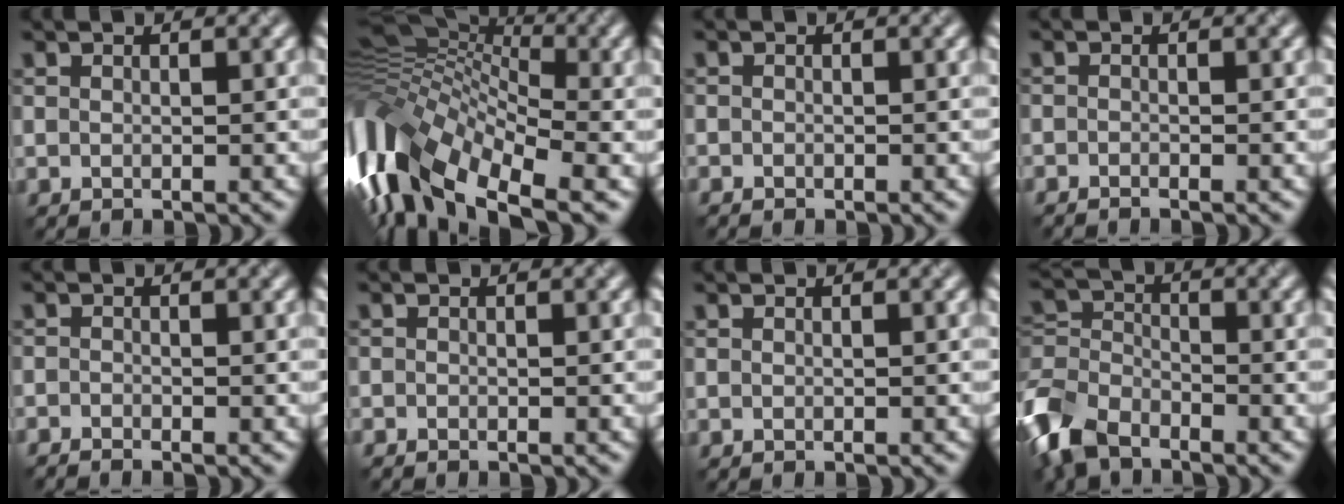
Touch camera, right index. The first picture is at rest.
{"total": 13.7, "force": [-3.4, 7.1, 11.1], "torque": [-0.258, 0.008, -0.067]}
{"total": 0.6, "force": [-0.6, 0.2, 0.1], "torque": [0.002, -0.004, -0.010]}
{"total": 1.1, "force": [-1.0, 0.0, 0.5], "torque": [-0.008, -0.006, -0.020]}
{"total": 1.4, "force": [-1.3, 0.1, 0.5], "torque": [-0.011, -0.006, -0.028]}
{"total": 0.5, "force": [-0.5, 0.1, 0.1], "torque": [0.001, -0.004, -0.011]}
{"total": 0.0}
{"total": 6.4, "force": [-4.6, 3.3, 3.0], "torque": [-0.070, -0.001, -0.111]}